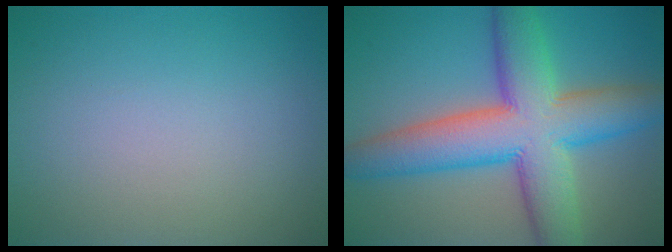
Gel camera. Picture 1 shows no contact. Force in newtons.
{"total": 11.2, "press": 11.2, "slide": 0.7}